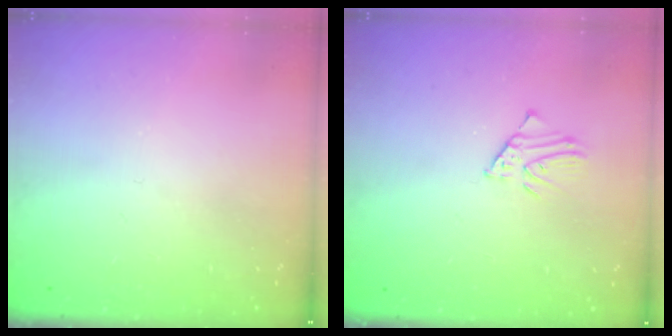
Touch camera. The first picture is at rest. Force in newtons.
{"total": 2.4, "press": 2.4, "slide": 0.2}